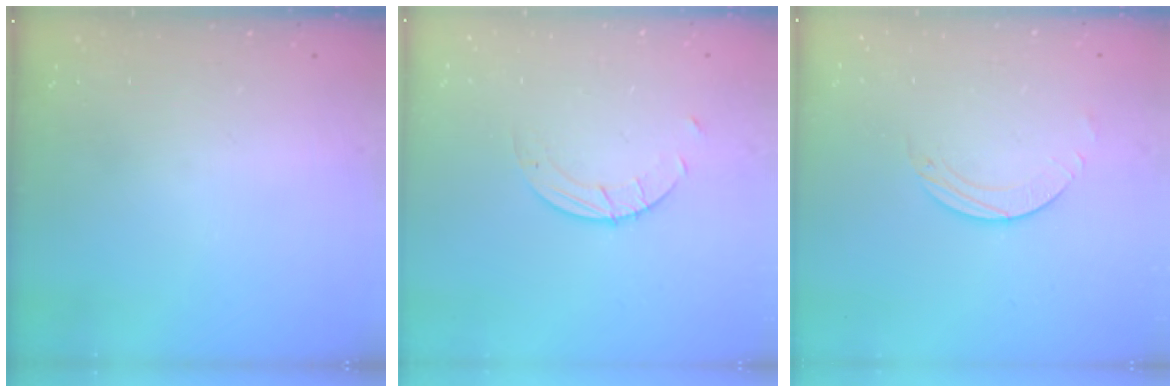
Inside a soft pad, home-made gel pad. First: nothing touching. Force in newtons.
{"total": 2.6, "press": 2.6, "slide": 0.2}
{"total": 2.0, "press": 2.0, "slide": 0.2}